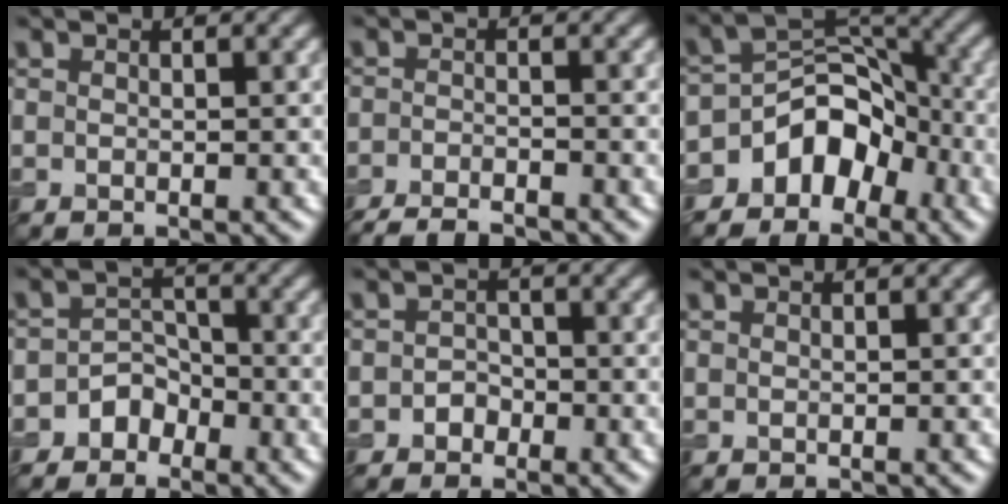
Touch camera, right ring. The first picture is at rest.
{"total": 4.3, "force": [-3.9, 0.7, 1.8], "torque": [-0.034, -0.011, -0.071]}
{"total": 6.5, "force": [-3.9, 4.3, 2.9], "torque": [-0.020, 0.009, -0.073]}
{"total": 2.6, "force": [-1.7, 1.9, 0.6], "torque": [0.005, 0.011, -0.035]}
{"total": 1.4, "force": [-0.8, 1.2, 0.4], "torque": [-0.002, 0.004, -0.015]}
{"total": 0.0}